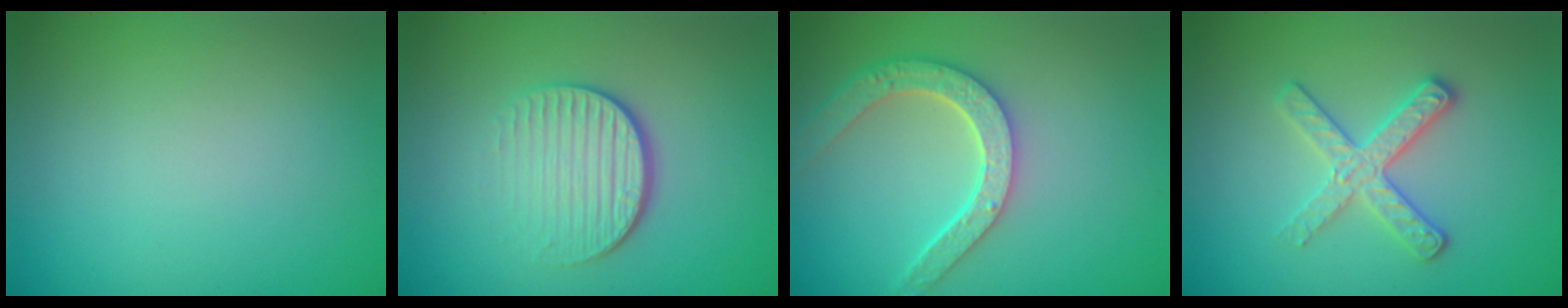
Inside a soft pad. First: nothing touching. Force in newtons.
{"total": 4.0, "press": 2.6, "slide": 3.1}
{"total": 4.6, "press": 3.8, "slide": 2.7}
{"total": 3.1, "press": 2.9, "slide": 1.1}